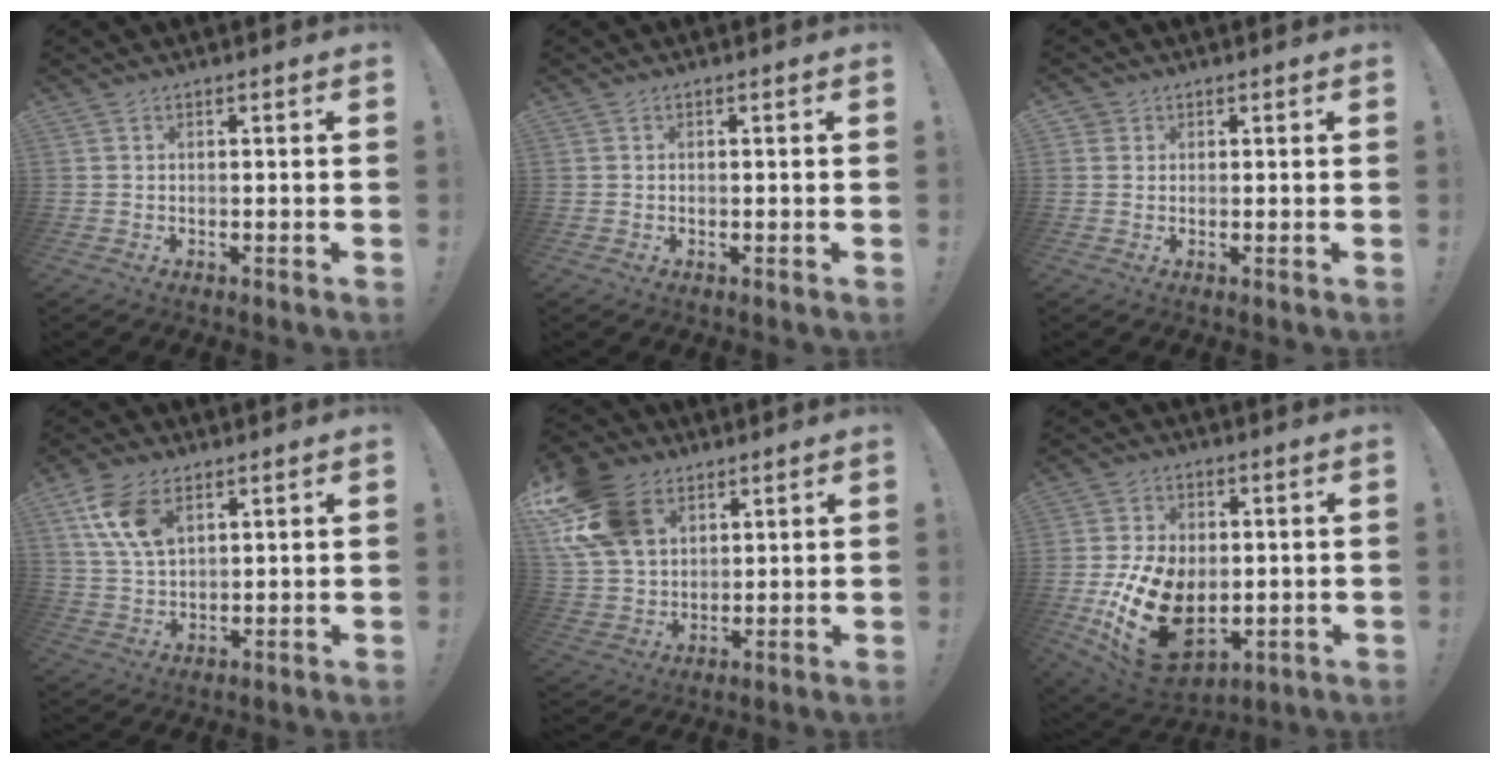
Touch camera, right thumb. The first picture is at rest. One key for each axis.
{"total": 0.0}
{"total": 1.7, "fx": 0.7, "fy": 1.5, "fz": 0.5, "tx": -0.012, "ty": 0.001, "tz": 0.014}
{"total": 11.3, "fx": 5.7, "fy": 6.4, "fz": 7.4, "tx": -0.156, "ty": -0.012, "tz": 0.109}
{"total": 19.3, "fx": 8.2, "fy": 14.1, "fz": 10.2, "tx": -0.191, "ty": -0.030, "tz": 0.159}
{"total": 22.6, "fx": -4.3, "fy": 15.6, "fz": 15.7, "tx": -0.286, "ty": 0.021, "tz": -0.052}